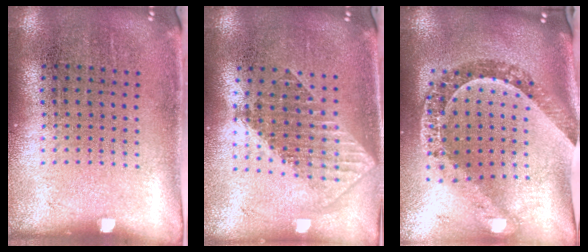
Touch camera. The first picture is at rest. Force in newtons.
{"total": 1.8, "press": 1.5, "slide": 1.1}
{"total": 1.7, "press": 1.5, "slide": 0.9}